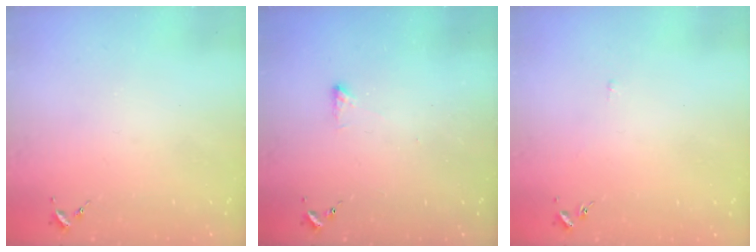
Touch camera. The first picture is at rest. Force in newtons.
{"total": 2.5, "press": 2.4, "slide": 0.5}
{"total": 2.4, "press": 2.4, "slide": 0.3}